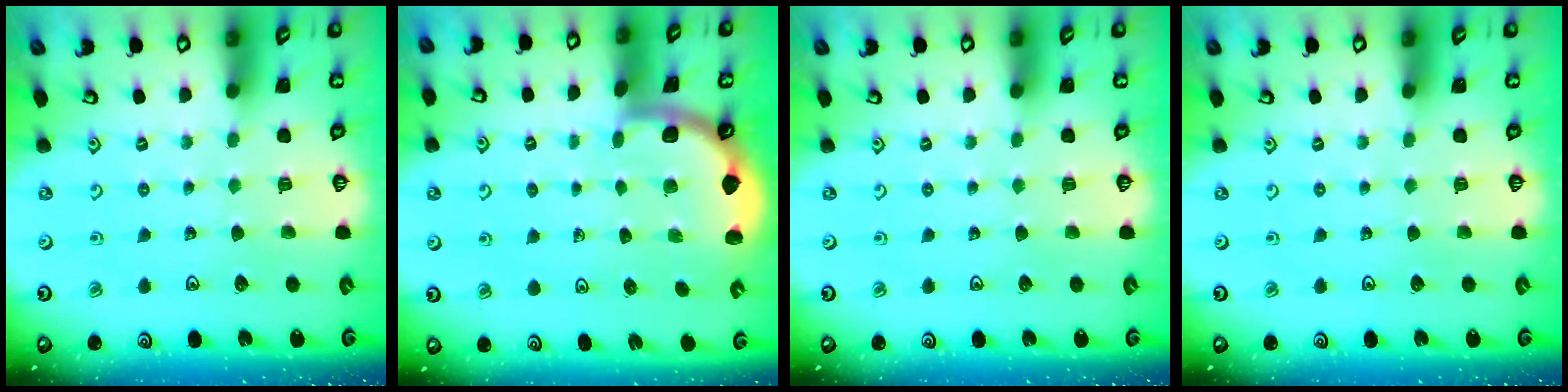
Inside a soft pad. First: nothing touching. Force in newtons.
{"total": 1.9, "press": 1.9, "slide": 0.0}
{"total": 0.0}
{"total": 0.0}